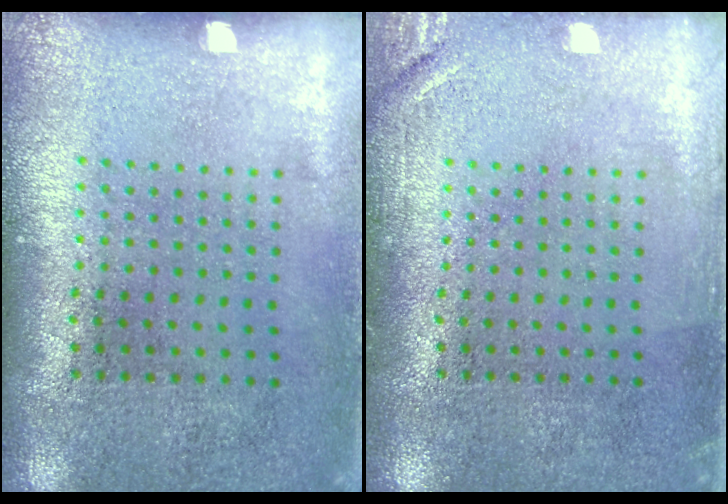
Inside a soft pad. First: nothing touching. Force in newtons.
{"total": 1.5, "press": 1.5, "slide": 0.3}